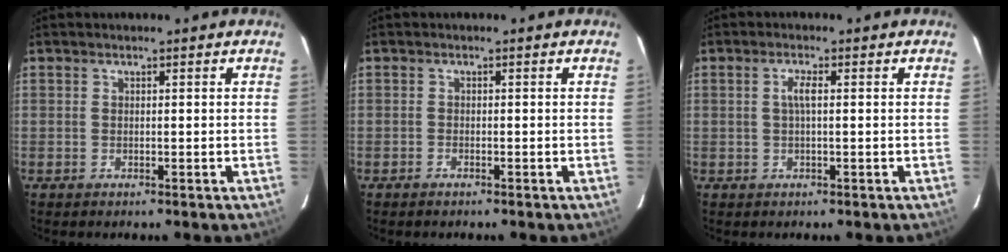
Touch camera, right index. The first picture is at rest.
{"total": 0.8, "force": [-0.7, 0.3, 0.2], "torque": [-0.008, 0.001, -0.016]}
{"total": 2.1, "force": [0.2, 0.2, 2.1], "torque": [-0.040, 0.004, 0.001]}